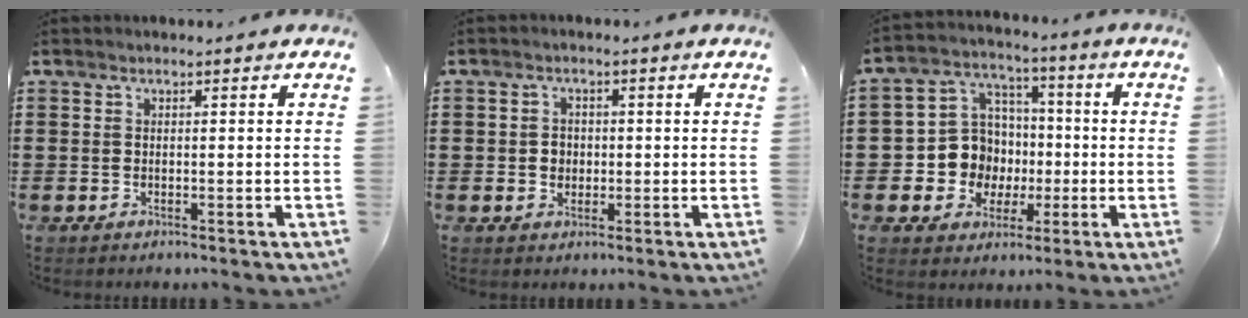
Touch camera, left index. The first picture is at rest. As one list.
[{"total": 2.1, "force": [-0.1, 1.9, 0.8], "torque": [-0.023, 0.007, -0.006]}, {"total": 9.8, "force": [-0.6, 9.4, 2.6], "torque": [-0.088, 0.006, -0.002]}]